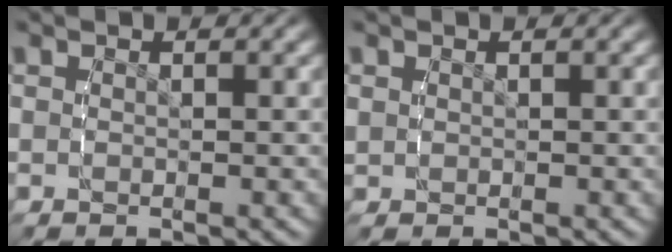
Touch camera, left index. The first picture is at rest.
{"total": 0.7, "force": [0.2, 0.7, 0.0], "torque": [-0.011, -0.004, 0.009]}